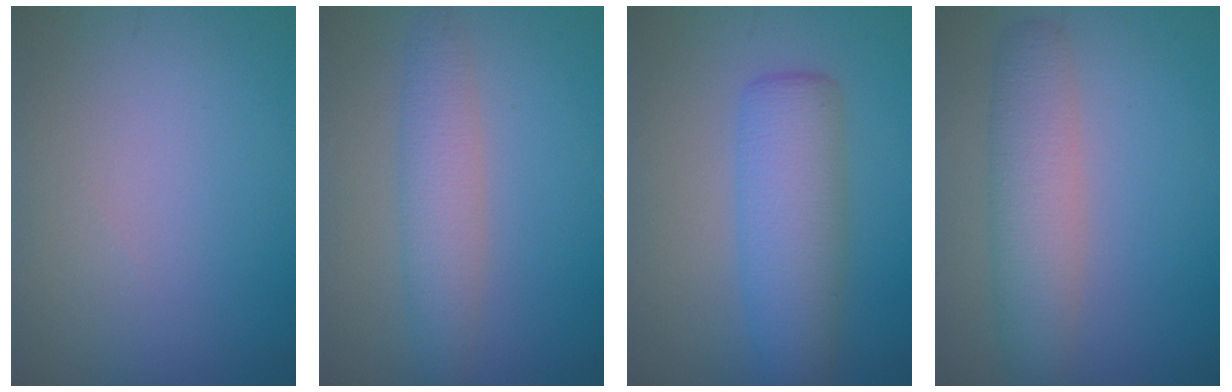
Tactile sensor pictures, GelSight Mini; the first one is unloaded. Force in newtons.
{"total": 3.3, "press": 3.3, "slide": 0.1}
{"total": 5.7, "press": 5.7, "slide": 0.4}
{"total": 4.2, "press": 4.2, "slide": 0.1}